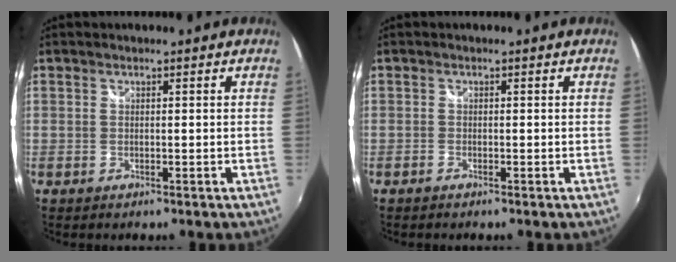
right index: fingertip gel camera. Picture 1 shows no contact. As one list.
[{"total": 0.6, "force": [-0.5, 0.2, 0.1], "torque": [-0.004, -0.003, -0.013]}]